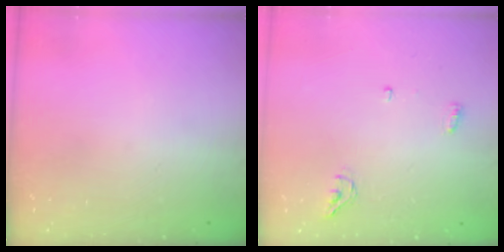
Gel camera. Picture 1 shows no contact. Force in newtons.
{"total": 4.3, "press": 4.0, "slide": 1.4}